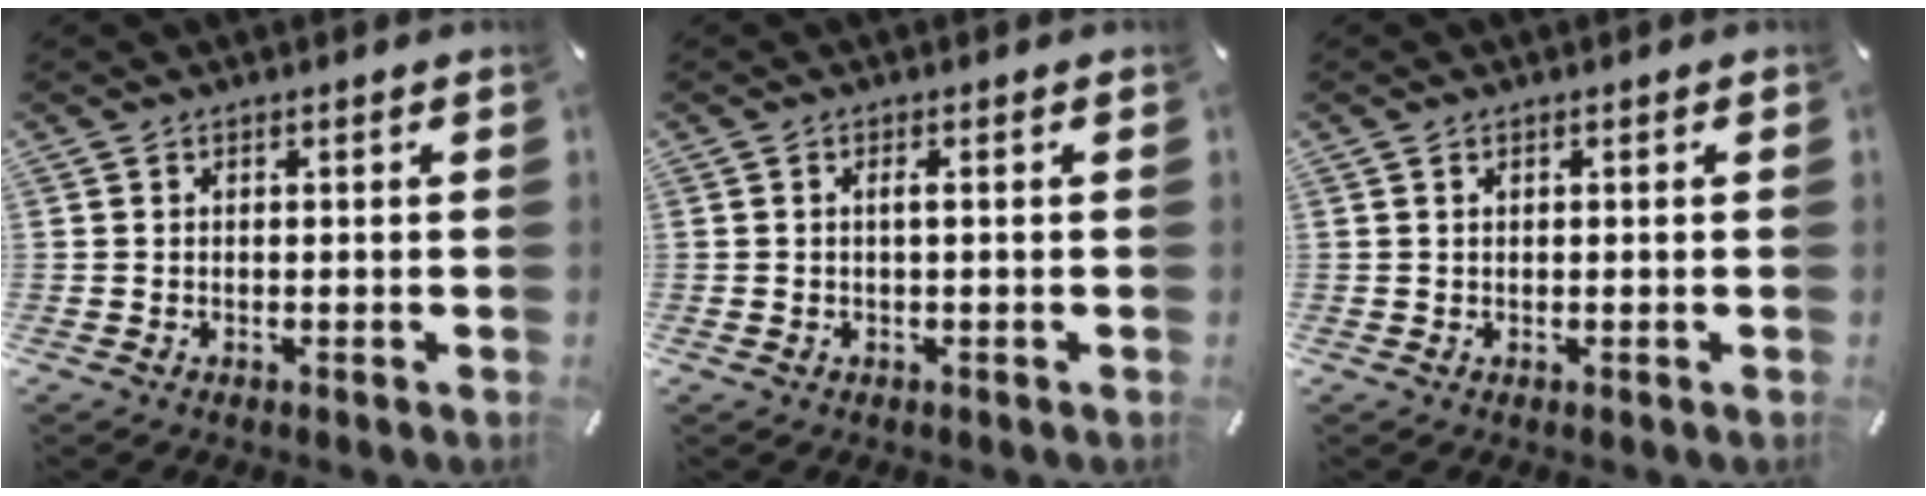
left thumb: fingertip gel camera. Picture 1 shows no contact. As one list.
[{"total": 1.3, "force": [-0.1, 0.1, 1.3], "torque": [-0.023, -0.002, -0.001]}, {"total": 0.7, "force": [0.2, 0.3, 0.6], "torque": [-0.011, 0.001, 0.003]}]